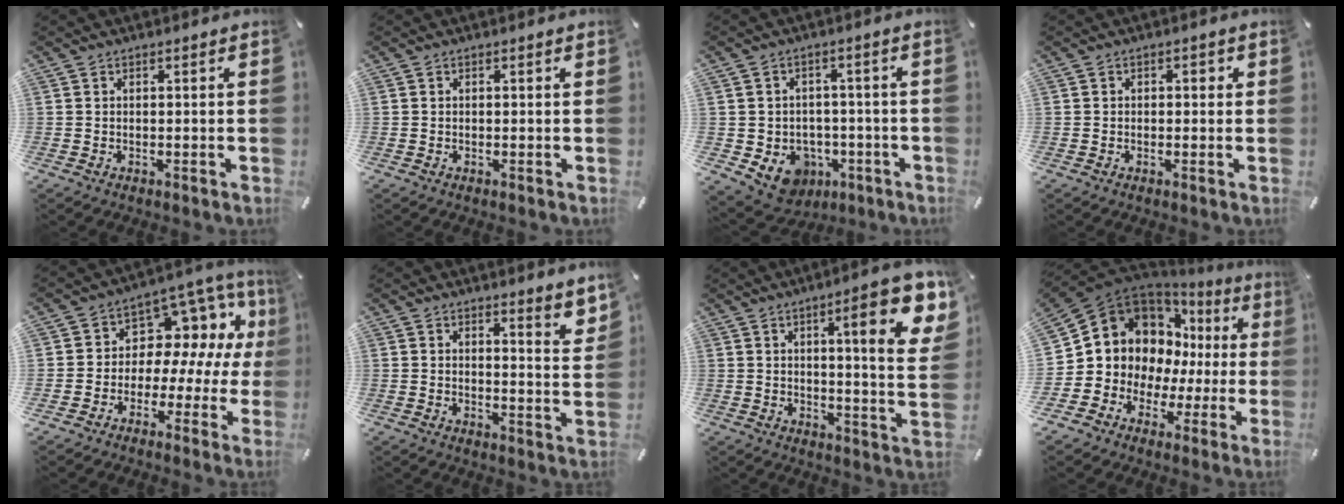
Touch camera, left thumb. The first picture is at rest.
{"total": 0.0}
{"total": 7.8, "force": [-2.5, 7.0, 2.3], "torque": [-0.040, 0.013, -0.037]}
{"total": 1.4, "force": [-0.2, 1.1, 0.8], "torque": [-0.017, 0.008, -0.008]}
{"total": 9.1, "force": [1.6, 7.8, 4.5], "torque": [-0.077, -0.027, 0.035]}
{"total": 4.5, "force": [4.0, 0.7, 1.9], "torque": [-0.017, -0.038, 0.066]}
{"total": 16.8, "force": [7.3, 3.6, 14.7], "torque": [-0.202, -0.036, 0.100]}
{"total": 11.6, "force": [4.1, 10.3, 3.3], "torque": [-0.071, -0.054, 0.088]}